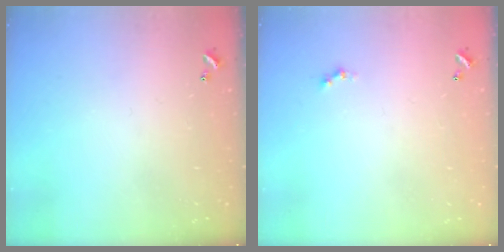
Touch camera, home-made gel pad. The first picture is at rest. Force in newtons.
{"total": 0.5, "press": 0.4, "slide": 0.3}